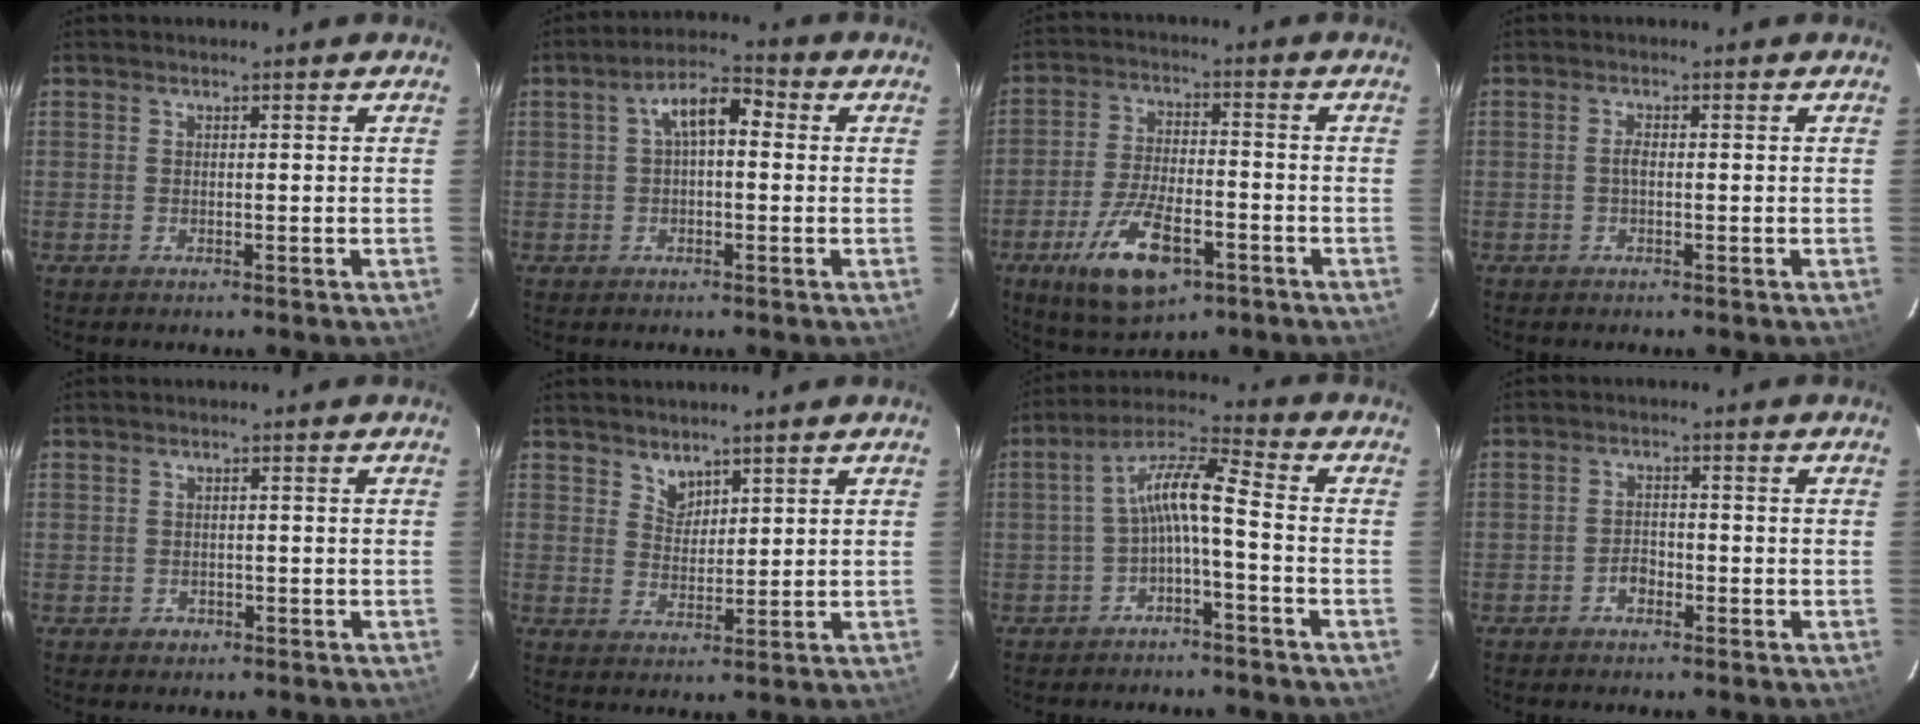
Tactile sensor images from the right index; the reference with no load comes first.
{"total": 6.6, "force": [1.0, 3.1, 5.8], "torque": [-0.104, 0.025, 0.015]}
{"total": 13.7, "force": [-6.8, 5.6, 10.5], "torque": [-0.215, -0.018, -0.114]}
{"total": 1.4, "force": [-0.2, 0.6, 1.3], "torque": [-0.026, 0.004, -0.005]}
{"total": 1.8, "force": [-0.7, 1.6, 0.1], "torque": [-0.002, 0.003, -0.006]}
{"total": 3.3, "force": [2.7, 1.7, 0.7], "torque": [-0.004, 0.003, 0.051]}
{"total": 7.6, "force": [-2.2, 1.1, 7.2], "torque": [-0.162, 0.022, -0.040]}
{"total": 2.3, "force": [-1.5, 1.4, 1.0], "torque": [-0.021, 0.005, -0.025]}